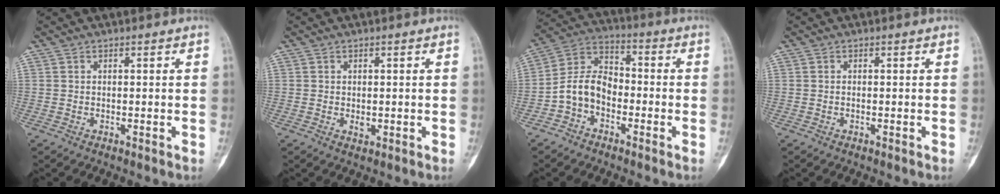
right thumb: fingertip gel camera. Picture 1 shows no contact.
{"total": 1.1, "force": [-0.1, 0.8, 0.7], "torque": [-0.009, -0.002, 0.000]}
{"total": 9.1, "force": [-3.2, 6.5, 5.4], "torque": [-0.092, 0.045, -0.074]}
{"total": 0.0}